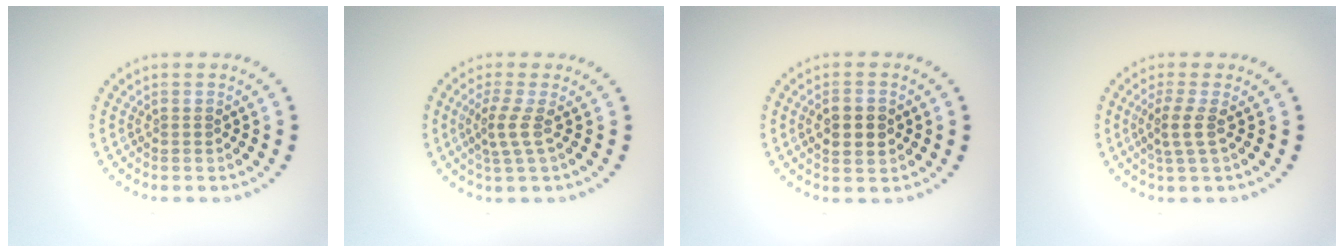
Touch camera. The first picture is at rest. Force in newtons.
{"total": 2.1, "press": 1.4, "slide": 1.5}
{"total": 3.1, "press": 3.0, "slide": 0.2}
{"total": 2.0, "press": 1.6, "slide": 1.3}